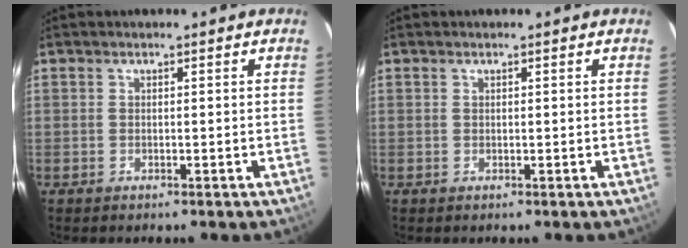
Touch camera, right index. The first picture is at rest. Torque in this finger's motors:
{"motor_torque": [0.00, -0.06, -0.02, 0.00]}